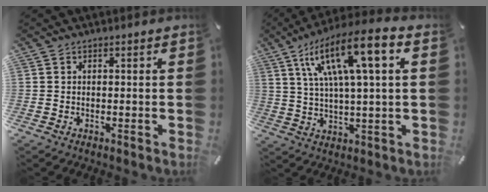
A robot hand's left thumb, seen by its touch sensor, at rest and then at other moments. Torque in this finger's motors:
{"motor_torque": [2.49, 2.55, 1.49, -1.28, 0.35]}